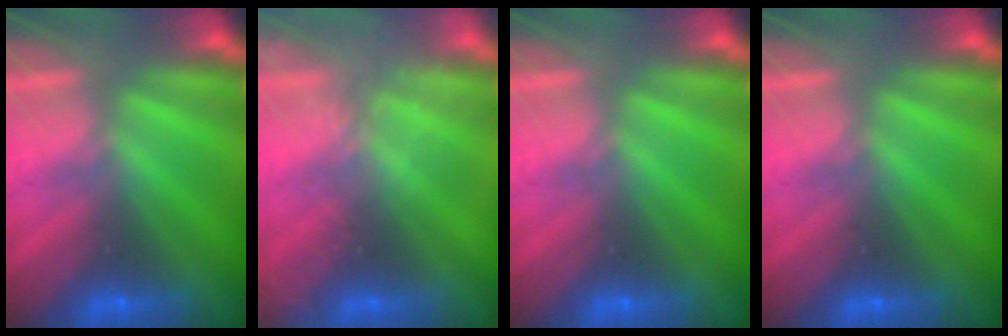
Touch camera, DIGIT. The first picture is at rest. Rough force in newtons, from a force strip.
{"total": 2.2}
{"total": 0.0}
{"total": 0.0}